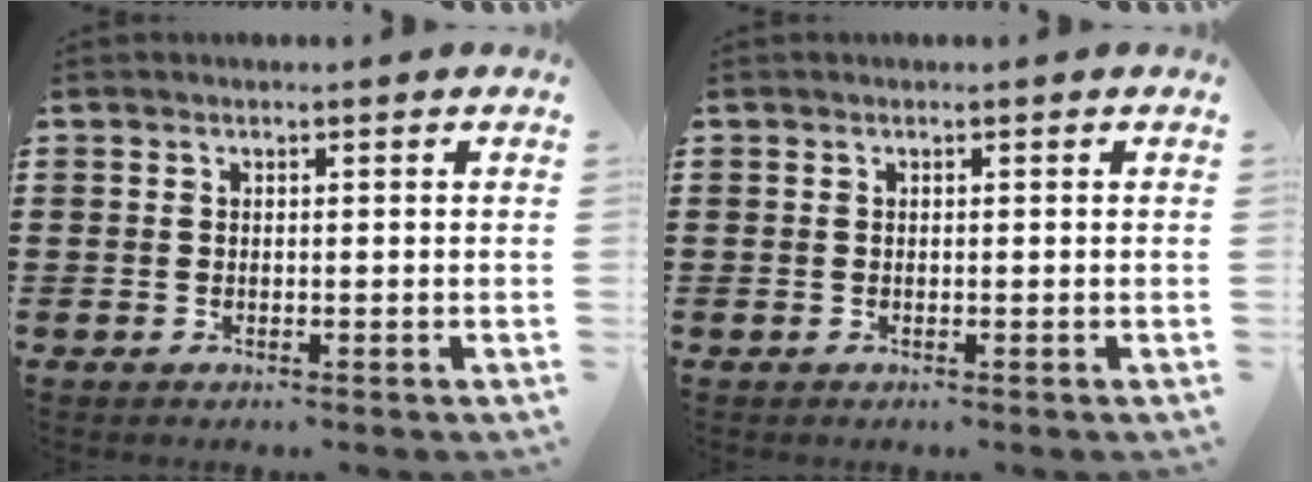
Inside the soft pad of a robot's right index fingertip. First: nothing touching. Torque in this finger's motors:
{"motor_torque": [-0.57, 1.38, 0.00, 0.00]}